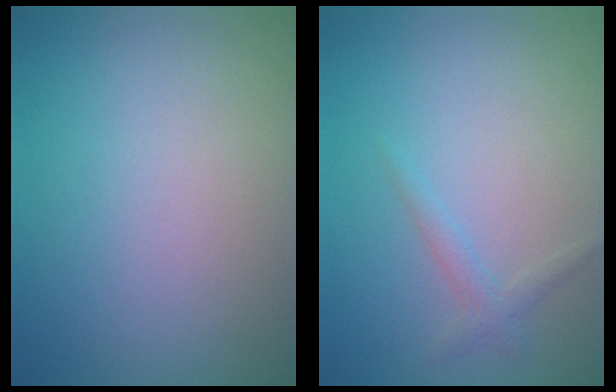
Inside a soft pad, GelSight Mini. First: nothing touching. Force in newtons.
{"total": 1.2, "press": 1.2, "slide": 0.1}